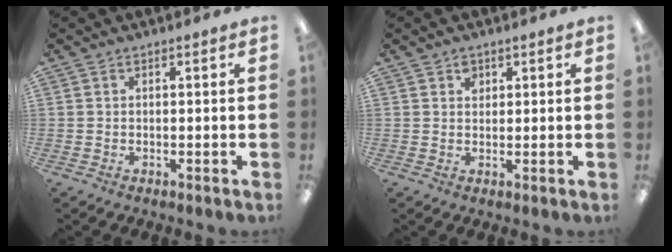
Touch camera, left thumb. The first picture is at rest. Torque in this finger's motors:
{"motor_torque": [0.08, 0.07, 0.47, -0.19, 0.00]}